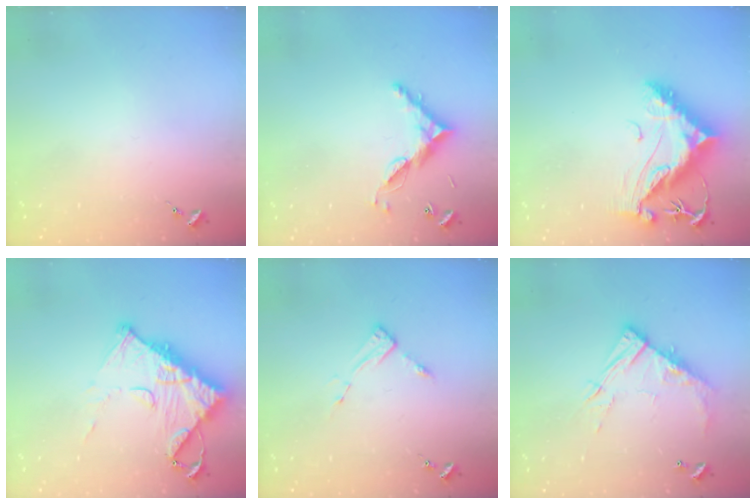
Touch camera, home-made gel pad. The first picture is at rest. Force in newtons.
{"total": 8.7, "press": 8.7, "slide": 0.5}
{"total": 13.0, "press": 12.9, "slide": 1.6}
{"total": 14.0, "press": 13.9, "slide": 1.3}
{"total": 4.4, "press": 4.3, "slide": 0.5}
{"total": 12.4, "press": 12.3, "slide": 1.2}